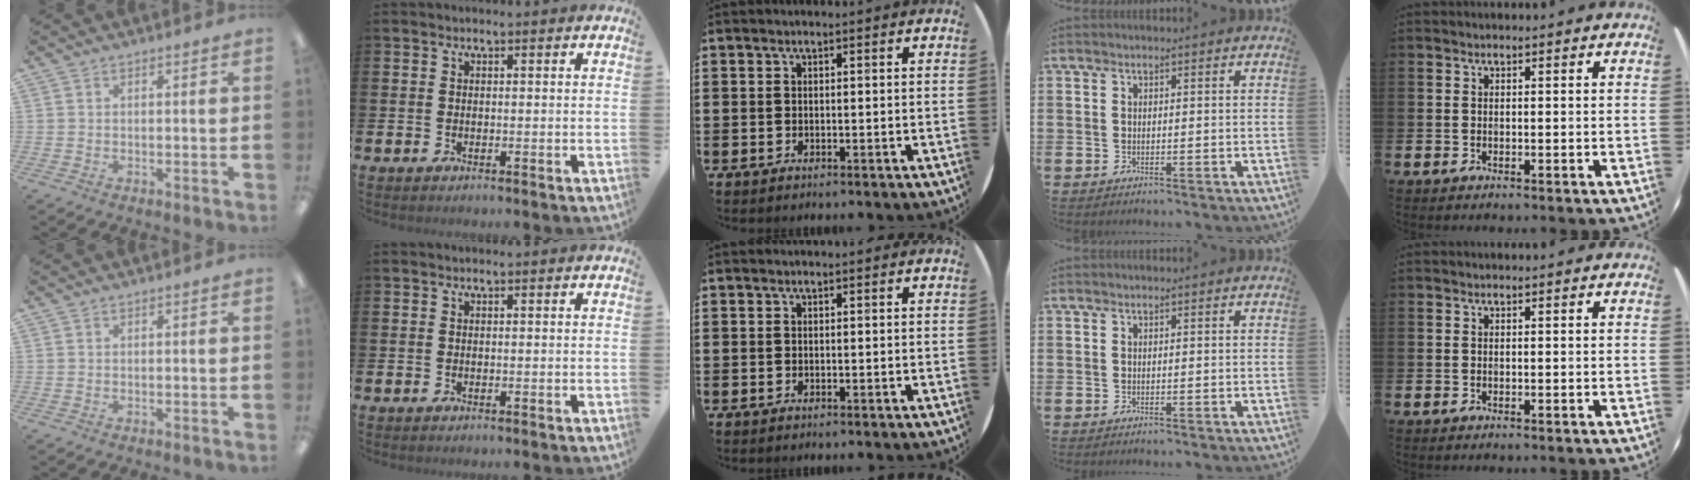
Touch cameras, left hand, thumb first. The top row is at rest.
{}